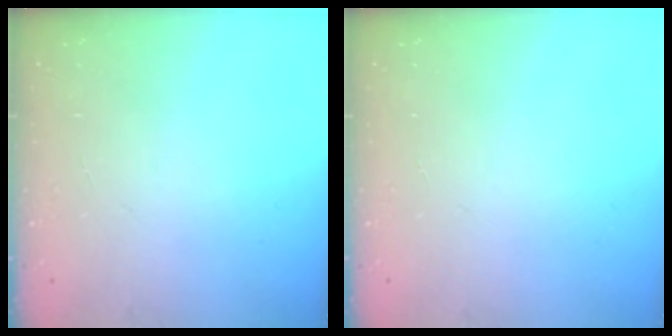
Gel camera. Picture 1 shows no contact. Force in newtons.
{"total": 0.0}